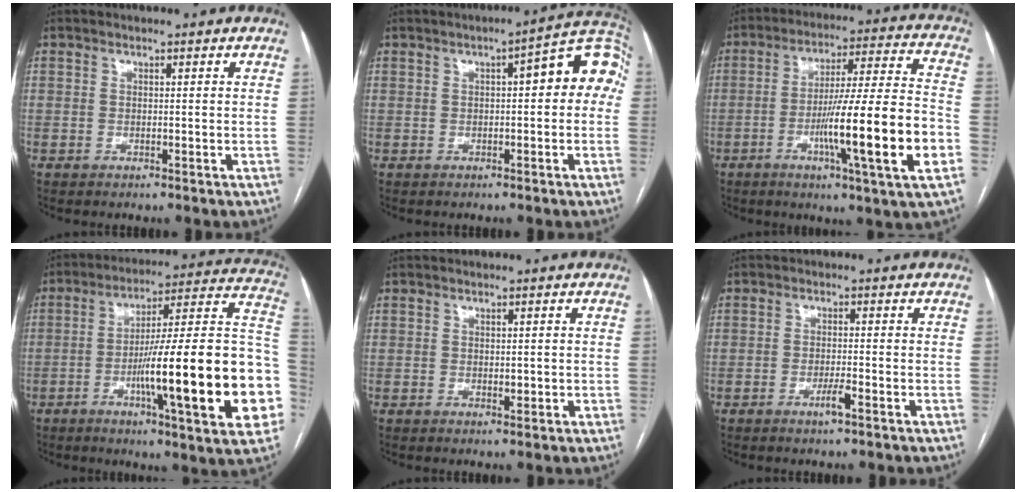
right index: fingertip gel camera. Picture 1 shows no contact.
{"total": 9.5, "force": [1.6, 2.6, 9.0], "torque": [-0.109, 0.044, 0.014]}
{"total": 18.8, "force": [-5.4, -0.4, 18.0], "torque": [-0.273, -0.004, -0.087]}
{"total": 27.4, "force": [-6.2, 2.3, 26.6], "torque": [-0.298, 0.009, -0.095]}
{"total": 1.6, "force": [-0.1, 0.8, 1.4], "torque": [-0.018, -0.001, 0.002]}
{"total": 2.4, "force": [-1.3, 0.1, 2.0], "torque": [-0.036, -0.003, -0.025]}